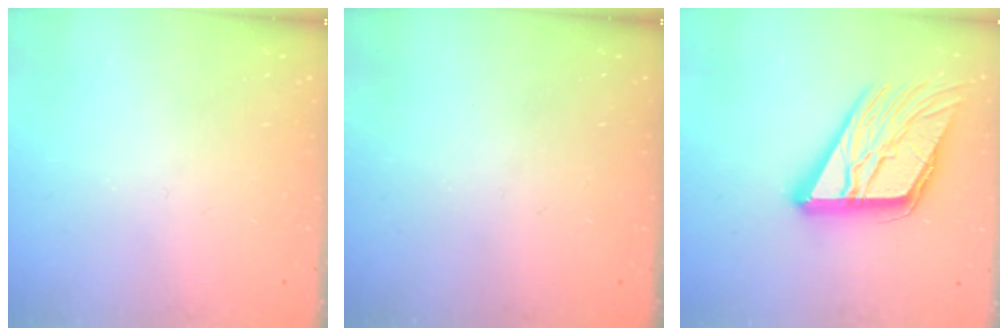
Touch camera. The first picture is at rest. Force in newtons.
{"total": 0.0}
{"total": 19.2, "press": 19.0, "slide": 2.8}